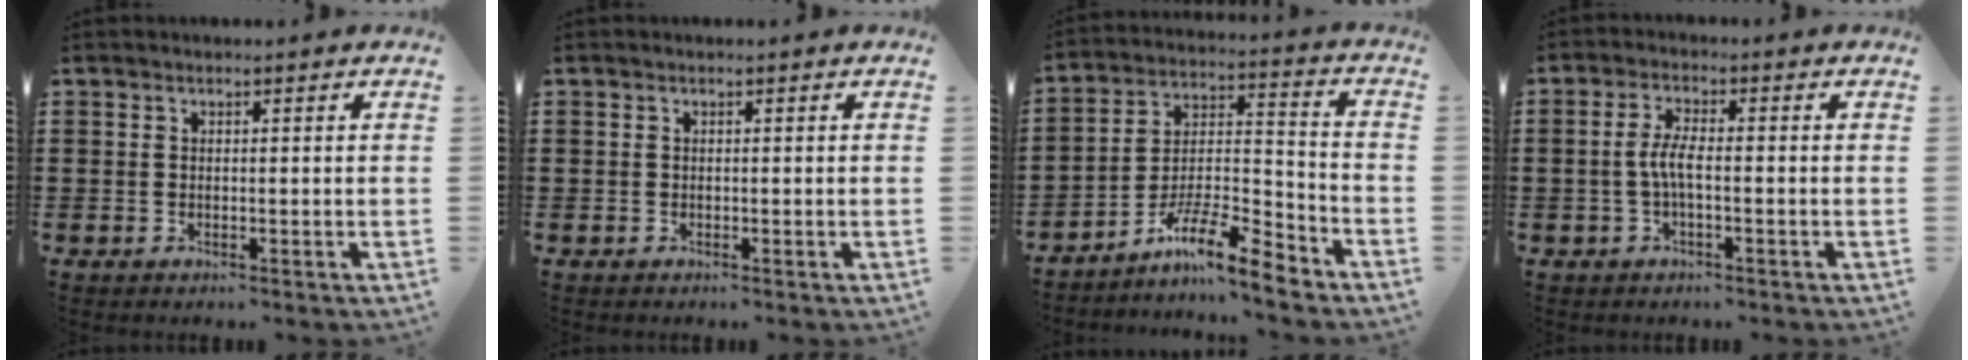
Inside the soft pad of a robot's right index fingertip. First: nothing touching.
{"total": 0.0}
{"total": 10.1, "force": [-8.3, 1.0, 5.7], "torque": [-0.101, 0.012, -0.161]}
{"total": 3.7, "force": [-0.7, 0.8, 3.5], "torque": [-0.086, -0.005, -0.022]}